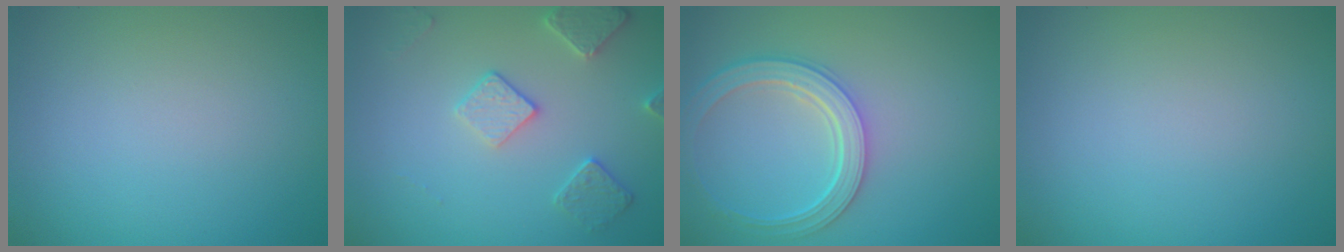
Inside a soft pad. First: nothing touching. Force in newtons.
{"total": 2.9, "press": 2.9, "slide": 0.1}
{"total": 4.5, "press": 4.0, "slide": 2.0}
{"total": 0.0}